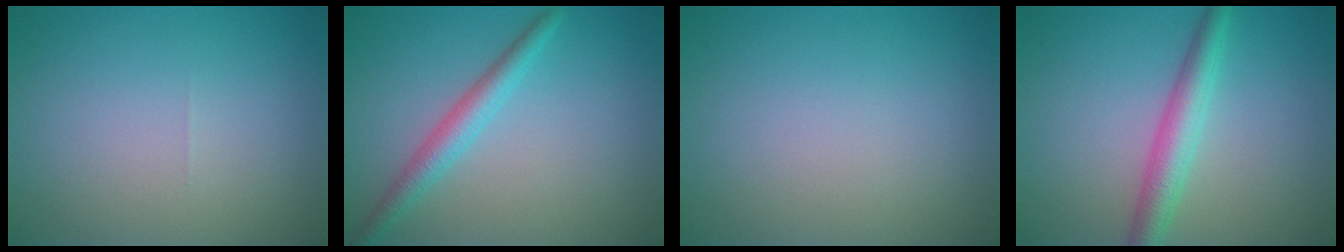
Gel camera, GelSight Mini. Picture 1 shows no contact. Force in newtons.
{"total": 2.8, "press": 2.8, "slide": 0.0}
{"total": 0.0}
{"total": 3.6, "press": 3.6, "slide": 0.1}